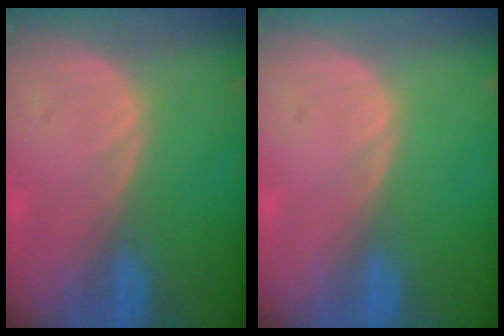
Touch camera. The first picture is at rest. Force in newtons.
{"total": 0.0}